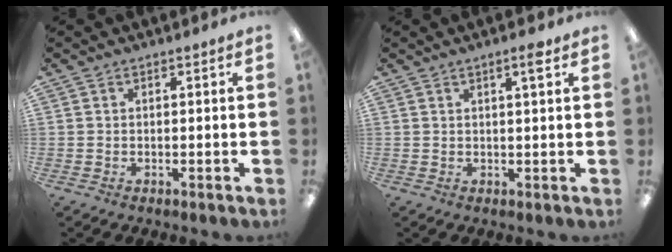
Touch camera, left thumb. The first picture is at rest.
{"total": 3.0, "force": [1.8, 0.3, 2.4], "torque": [-0.036, -0.004, 0.026]}